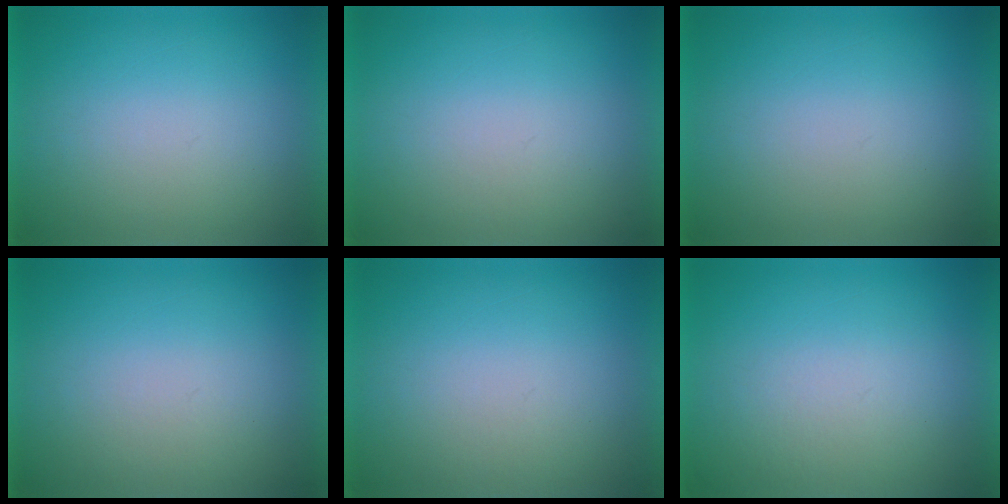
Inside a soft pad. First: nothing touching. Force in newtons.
{"total": 1.1}
{"total": 0.0}
{"total": 1.3}
{"total": 1.2}
{"total": 2.2}